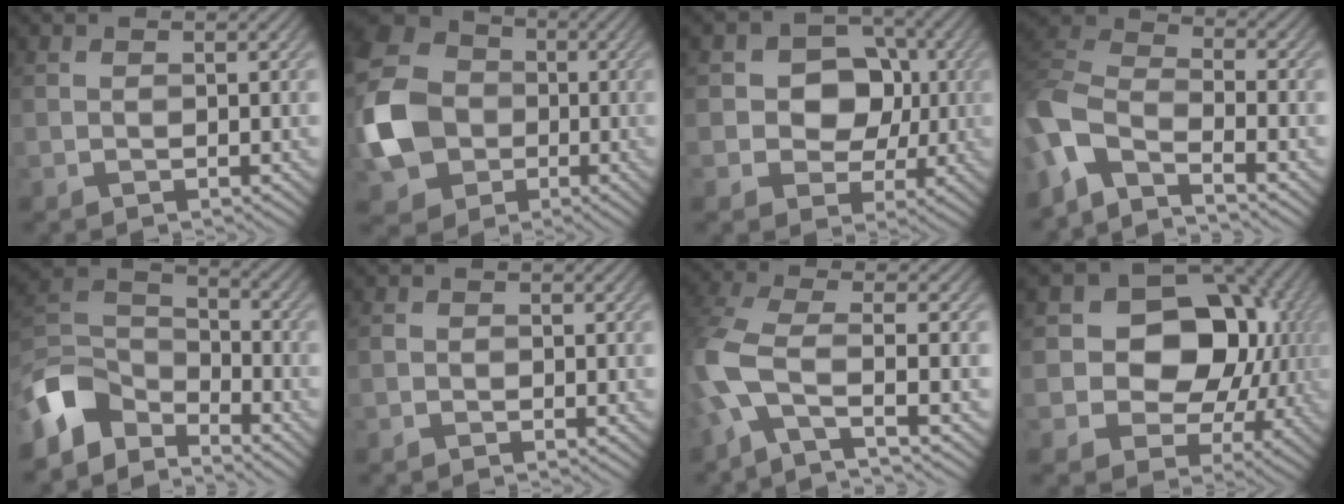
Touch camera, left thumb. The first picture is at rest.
{"total": 11.4, "force": [-2.0, 9.6, 6.0], "torque": [-0.162, -0.001, -0.052]}
{"total": 8.4, "force": [0.4, 6.9, 4.8], "torque": [-0.076, 0.009, -0.013]}
{"total": 9.4, "force": [-6.2, 3.7, 6.0], "torque": [-0.141, -0.016, -0.138]}
{"total": 8.6, "force": [-6.3, 4.5, 3.8], "torque": [-0.090, -0.002, -0.145]}
{"total": 0.8, "force": [-0.4, 0.7, 0.2], "torque": [-0.003, -0.004, -0.011]}
{"total": 8.4, "force": [-2.9, 2.7, 7.4], "torque": [-0.177, 0.001, -0.079]}
{"total": 14.2, "force": [1.6, 11.1, 8.7], "torque": [-0.123, 0.012, 0.008]}